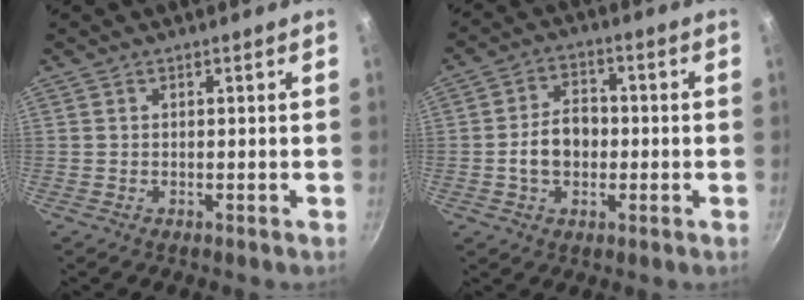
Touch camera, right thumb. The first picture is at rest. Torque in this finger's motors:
{"motor_torque": [0.10, -0.06, 1.11, -0.30, 0.33]}